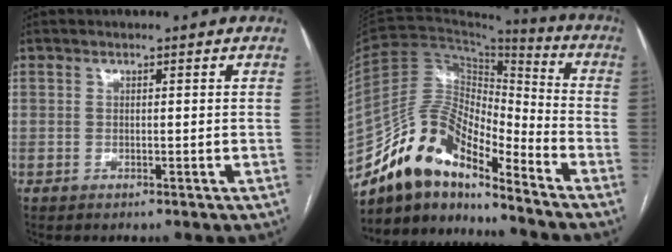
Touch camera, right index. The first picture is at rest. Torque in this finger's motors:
{"motor_torque": [1.05, -1.08, 0.53, 0.21]}